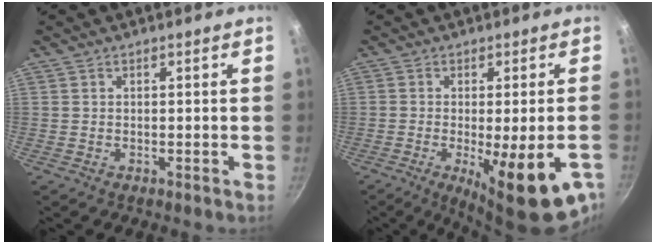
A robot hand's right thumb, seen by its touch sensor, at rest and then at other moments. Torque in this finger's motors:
{"motor_torque": [-0.02, 0.69, 0.95, -0.34, 0.11]}